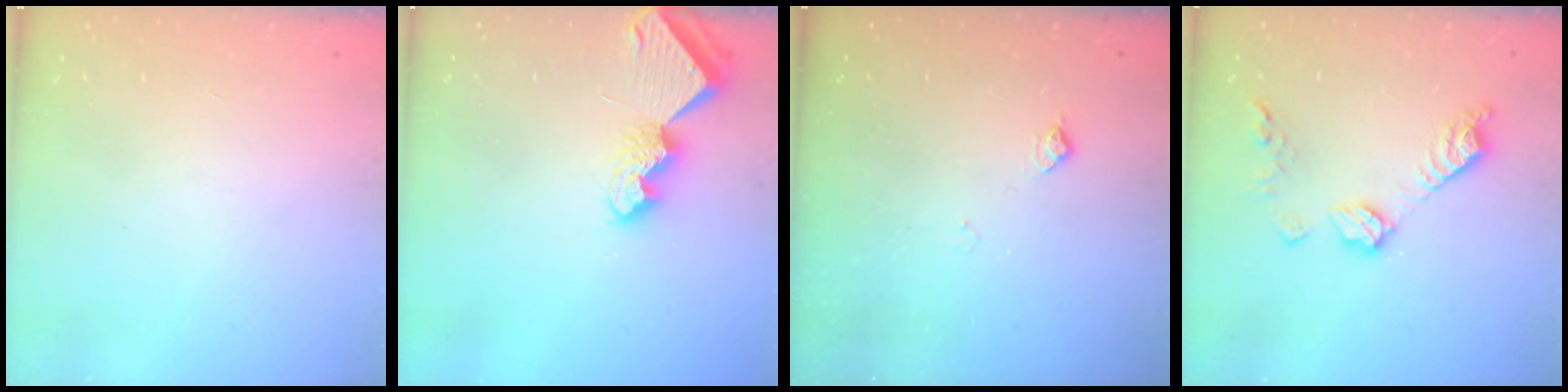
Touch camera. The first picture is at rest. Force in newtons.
{"total": 9.5, "press": 9.4, "slide": 0.9}
{"total": 5.5, "press": 5.5, "slide": 0.8}
{"total": 10.5, "press": 10.5, "slide": 0.5}